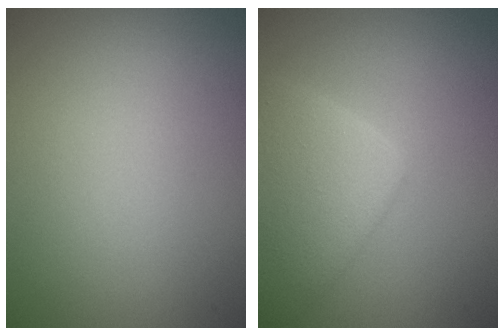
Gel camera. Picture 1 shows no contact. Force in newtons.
{"total": 5.2, "press": 5.2, "slide": 0.3}